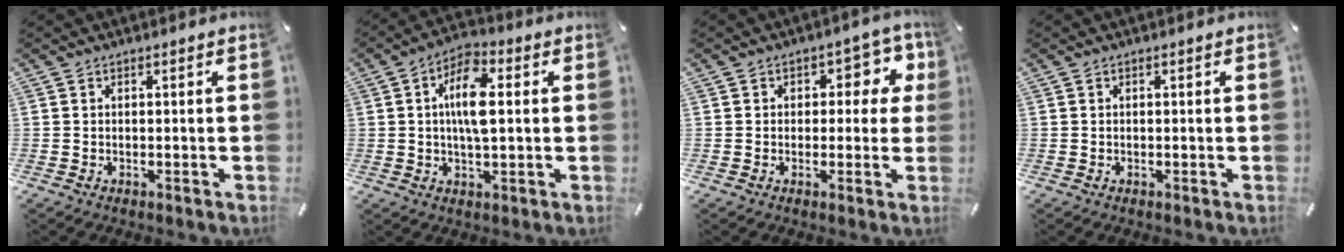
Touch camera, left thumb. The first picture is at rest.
{"total": 9.7, "force": [1.4, 4.2, 8.7], "torque": [-0.168, -0.001, 0.015]}
{"total": 6.9, "force": [1.9, 5.0, 4.4], "torque": [-0.046, -0.004, 0.026]}
{"total": 0.0}